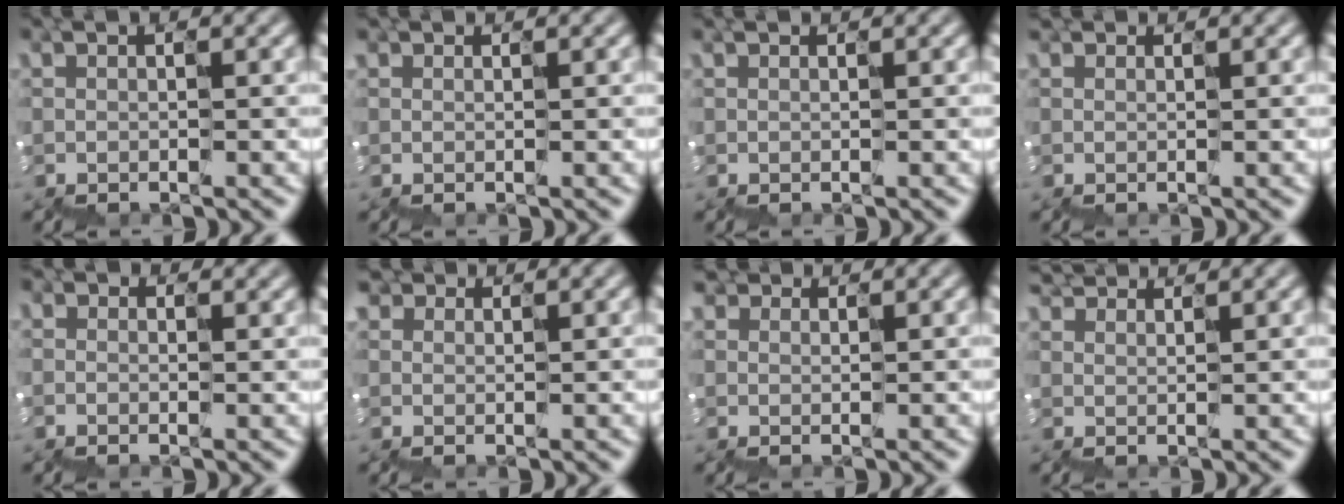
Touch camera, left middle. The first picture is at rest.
{"total": 0.0}
{"total": 0.0}
{"total": 0.0}
{"total": 0.6, "force": [0.0, 0.5, 0.4], "torque": [-0.005, 0.002, -0.002]}
{"total": 1.2, "force": [0.6, -0.1, -1.0], "torque": [0.003, 0.002, 0.018]}
{"total": 1.1, "force": [0.9, 0.0, -0.7], "torque": [0.005, 0.003, 0.020]}
{"total": 2.6, "force": [2.6, 0.2, -0.3], "torque": [-0.005, 0.018, 0.044]}